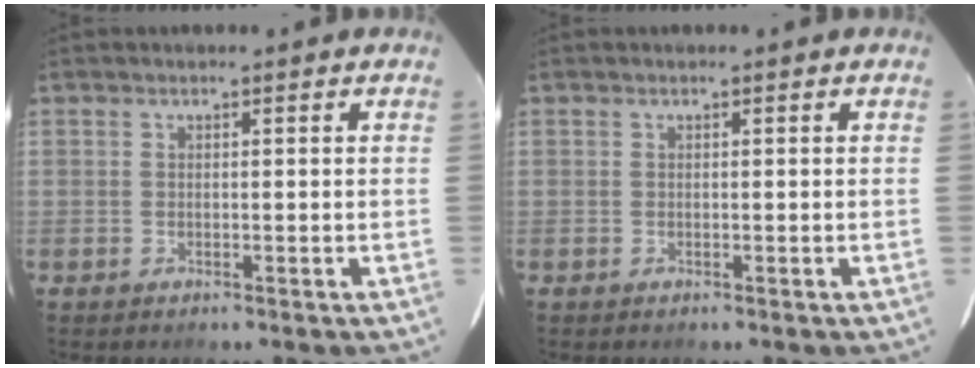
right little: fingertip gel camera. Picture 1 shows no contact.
{"total": 0.0}